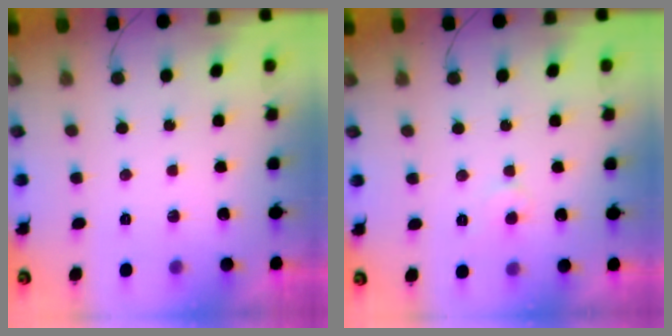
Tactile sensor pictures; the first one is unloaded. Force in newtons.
{"total": 3.2, "press": 3.2, "slide": 0.4}